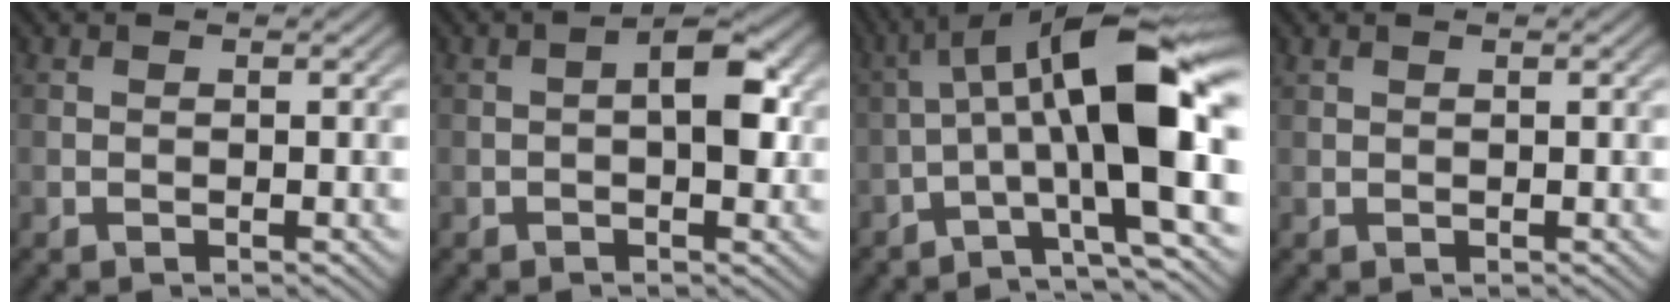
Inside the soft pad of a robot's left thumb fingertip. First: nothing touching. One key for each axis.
{"total": 4.2, "fx": 0.0, "fy": 1.7, "fz": 3.9, "tx": -0.053, "ty": 0.010, "tz": -0.008}
{"total": 14.7, "fx": -1.3, "fy": 3.6, "fz": 14.2, "tx": -0.219, "ty": 0.033, "tz": -0.028}
{"total": 0.6, "fx": 0.5, "fy": 0.1, "fz": 0.3, "tx": -0.011, "ty": 0.005, "tz": 0.010}